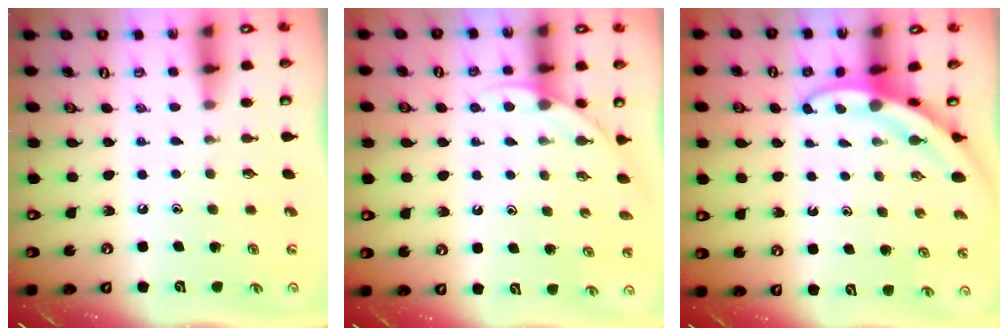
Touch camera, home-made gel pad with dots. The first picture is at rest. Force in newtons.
{"total": 3.4, "press": 3.4, "slide": 0.2}
{"total": 3.6, "press": 3.5, "slide": 0.4}